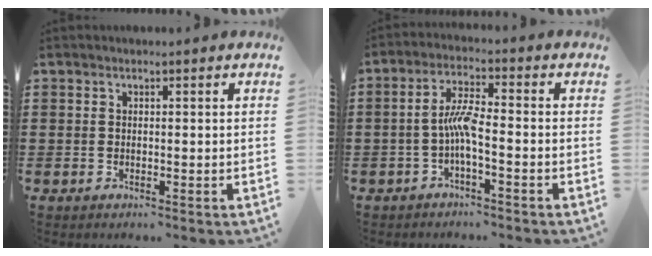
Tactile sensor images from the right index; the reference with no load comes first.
{"total": 5.1, "force": [-1.4, 0.8, 4.8], "torque": [-0.103, 0.000, -0.033]}